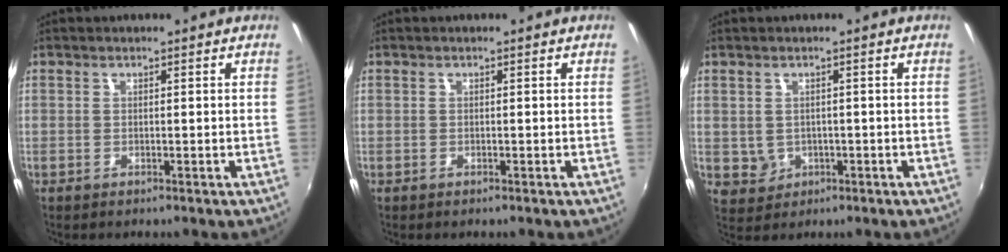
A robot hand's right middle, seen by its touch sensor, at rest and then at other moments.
{"total": 0.0}
{"total": 3.6, "force": [-0.1, 3.4, 1.1], "torque": [-0.025, 0.001, 0.009]}